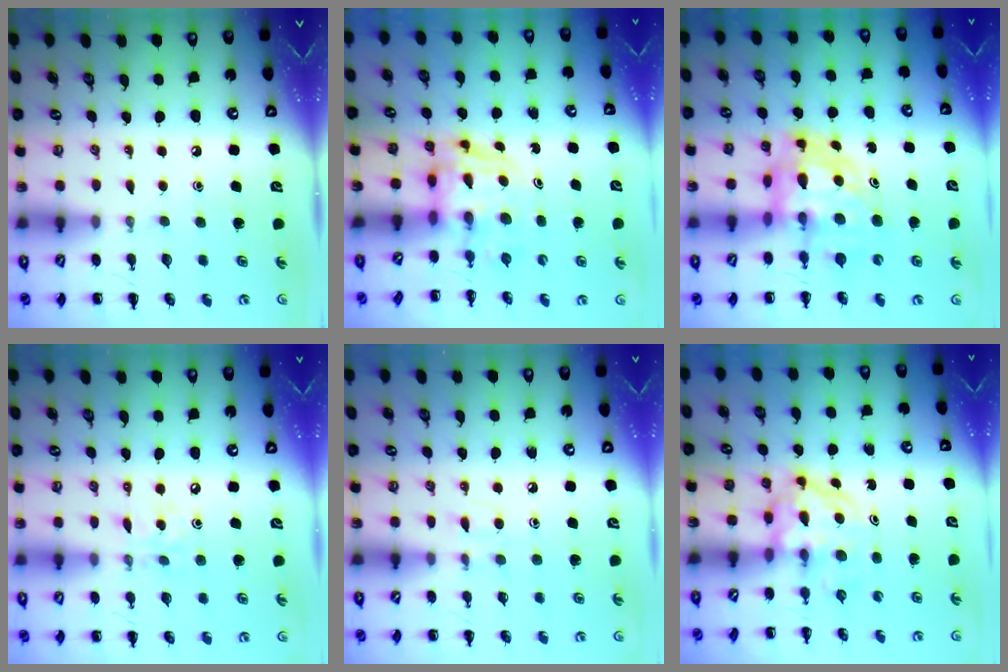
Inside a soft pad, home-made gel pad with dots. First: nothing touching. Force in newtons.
{"total": 2.7, "press": 2.7, "slide": 0.2}
{"total": 6.5, "press": 6.3, "slide": 1.7}
{"total": 4.6, "press": 4.4, "slide": 1.1}
{"total": 4.7, "press": 4.3, "slide": 1.8}
{"total": 4.0, "press": 3.9, "slide": 0.4}